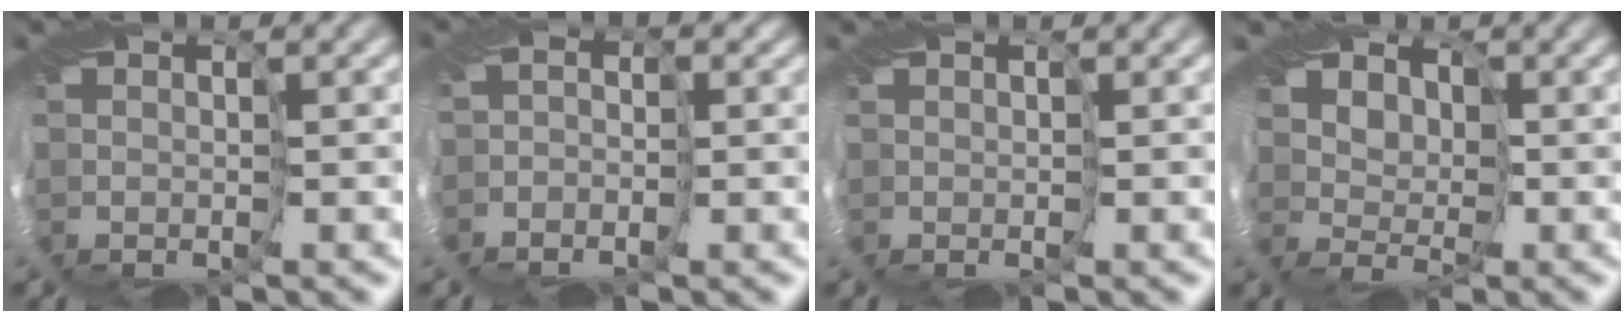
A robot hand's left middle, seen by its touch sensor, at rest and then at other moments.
{"total": 2.6, "force": [-0.3, 2.5, 0.8], "torque": [-0.008, 0.008, -0.011]}
{"total": 0.0}
{"total": 7.8, "force": [2.5, 5.4, 5.1], "torque": [-0.067, 0.023, 0.007]}